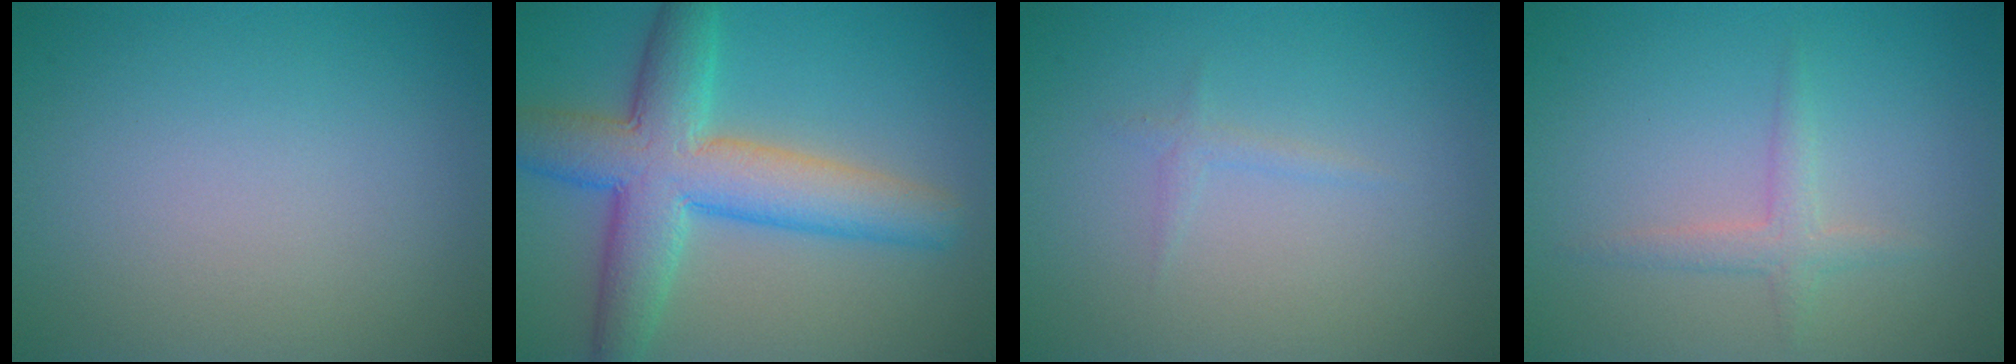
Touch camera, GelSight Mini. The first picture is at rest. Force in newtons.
{"total": 8.6, "press": 8.6, "slide": 0.2}
{"total": 0.8, "press": 0.8, "slide": 0.1}
{"total": 1.7, "press": 1.7, "slide": 0.1}